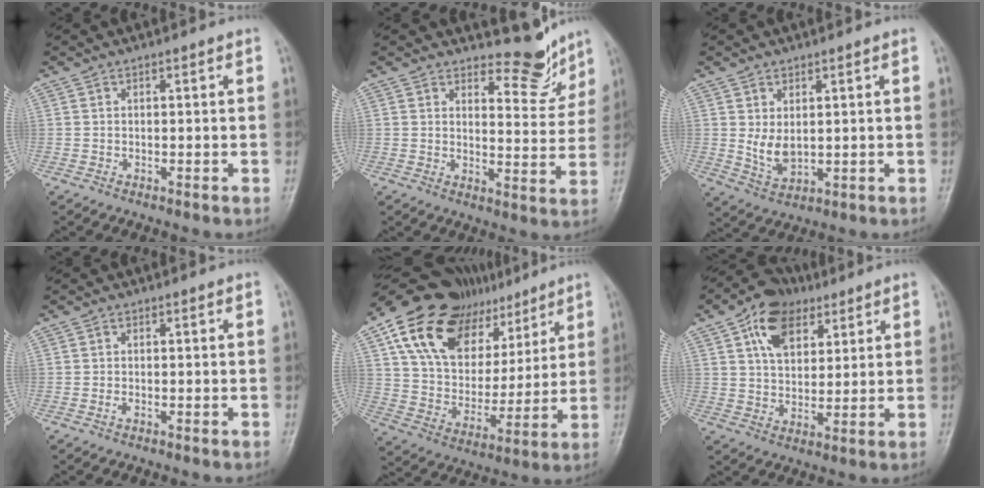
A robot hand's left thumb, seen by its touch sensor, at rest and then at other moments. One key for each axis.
{"total": 7.6, "fx": 6.7, "fy": 2.8, "fz": 2.0, "tx": 0.001, "ty": -0.064, "tz": 0.093}
{"total": 5.0, "fx": 0.9, "fy": 3.1, "fz": 3.8, "tx": -0.060, "ty": -0.014, "tz": 0.029}
{"total": 0.9, "fx": -0.4, "fy": 0.5, "fz": 0.7, "tx": -0.015, "ty": 0.001, "tz": -0.009}
{"total": 22.8, "fx": 12.9, "fy": 14.0, "fz": 12.5, "tx": -0.174, "ty": -0.018, "tz": 0.229}
{"total": 11.2, "fx": 5.4, "fy": 7.2, "fz": 6.6, "tx": -0.091, "ty": -0.012, "tz": 0.089}